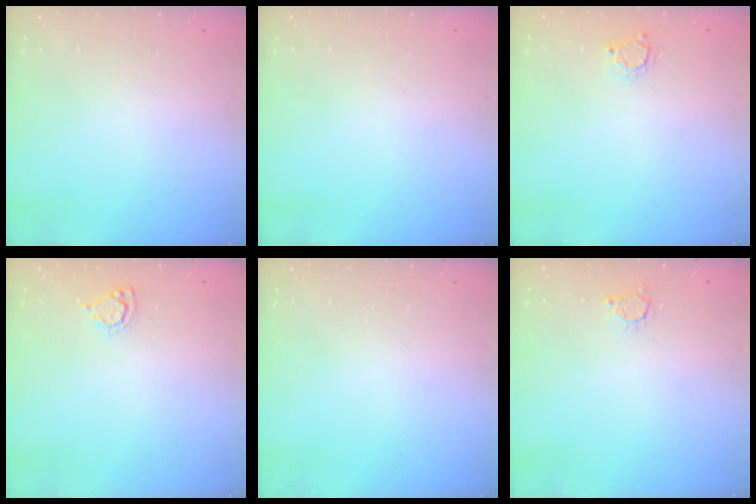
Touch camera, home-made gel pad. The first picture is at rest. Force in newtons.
{"total": 0.0}
{"total": 4.1, "press": 4.0, "slide": 0.5}
{"total": 5.0, "press": 5.0, "slide": 0.5}
{"total": 0.0}
{"total": 2.5, "press": 2.5, "slide": 0.3}